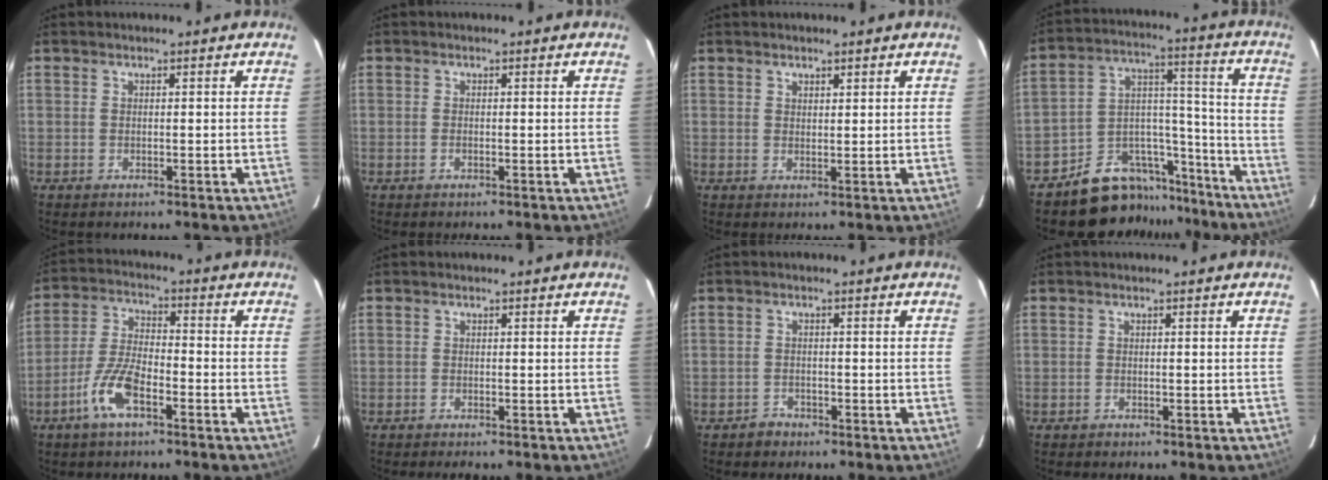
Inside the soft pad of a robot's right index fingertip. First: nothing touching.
{"total": 0.7, "force": [-0.3, 0.3, 0.5], "torque": [-0.012, 0.000, -0.008]}
{"total": 1.5, "force": [1.2, 0.8, 0.4], "torque": [-0.003, 0.002, 0.020]}
{"total": 14.2, "force": [-12.2, 7.2, 1.6], "torque": [-0.028, 0.083, -0.187]}
{"total": 8.7, "force": [-4.8, 2.7, 6.7], "torque": [-0.147, 0.002, -0.096]}
{"total": 1.5, "force": [-1.4, 0.4, 0.5], "torque": [-0.014, -0.007, -0.023]}
{"total": 2.3, "force": [-1.5, 1.7, 0.0], "torque": [-0.003, 0.007, -0.024]}
{"total": 0.7, "force": [-0.6, 0.5, 0.0], "torque": [0.001, 0.004, -0.010]}